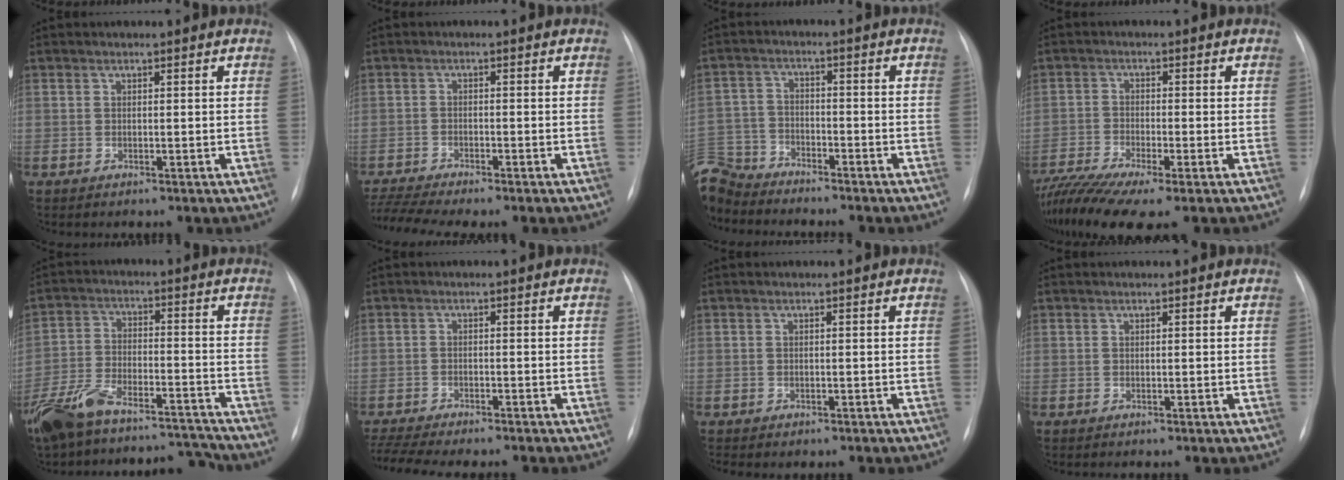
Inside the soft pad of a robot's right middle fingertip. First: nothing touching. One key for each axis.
{"total": 7.0, "fx": -6.2, "fy": -0.4, "fz": 3.1, "tx": -0.062, "ty": -0.012, "tz": -0.104}
{"total": 9.9, "fx": -9.3, "fy": 3.2, "fz": 1.2, "tx": -0.041, "ty": 0.005, "tz": -0.181}
{"total": 9.9, "fx": -7.5, "fy": 0.6, "fz": 6.4, "tx": -0.129, "ty": -0.017, "tz": -0.130}
{"total": 14.4, "fx": -13.1, "fy": 3.3, "fz": 5.1, "tx": -0.097, "ty": 0.026, "tz": -0.228}
{"total": 11.4, "fx": -10.2, "fy": 1.3, "fz": 5.0, "tx": -0.081, "ty": -0.004, "tz": -0.146}
{"total": 1.2, "fx": -0.9, "fy": 0.5, "fz": 0.5, "tx": -0.011, "ty": -0.003, "tz": -0.008}
{"total": 0.0}